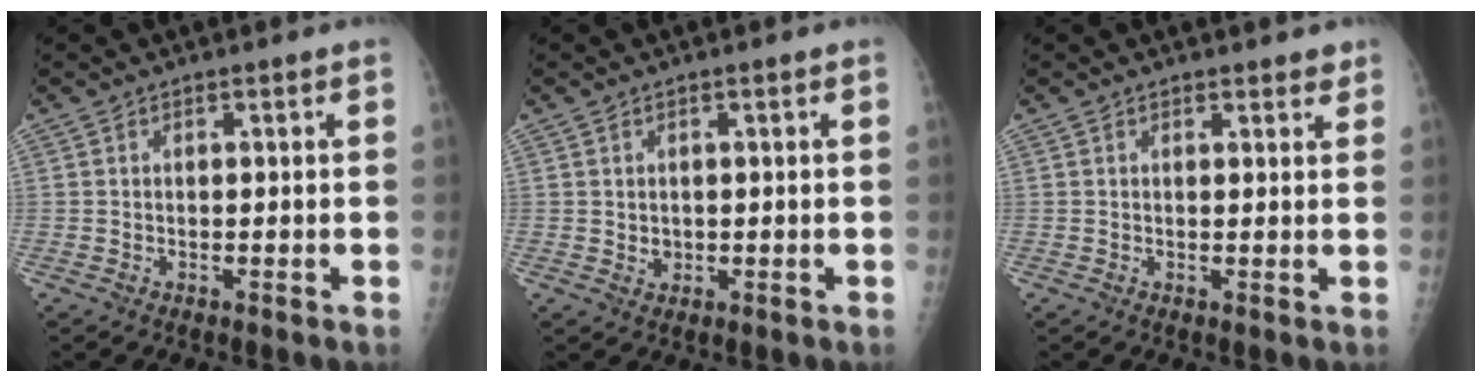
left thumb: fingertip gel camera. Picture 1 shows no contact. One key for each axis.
{"total": 1.7, "fx": 0.2, "fy": 1.5, "fz": 0.9, "tx": -0.008, "ty": -0.002, "tz": 0.008}
{"total": 1.9, "fx": 1.6, "fy": 0.7, "fz": 0.8, "tx": 0.003, "ty": -0.007, "tz": 0.016}